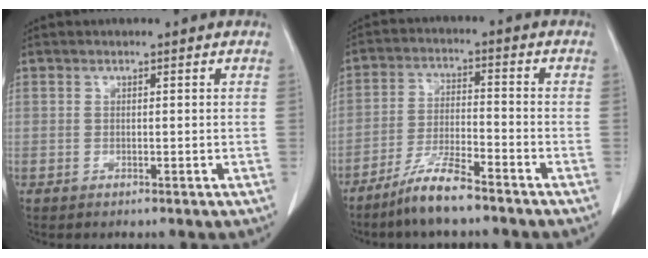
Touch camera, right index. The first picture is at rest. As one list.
[{"total": 7.5, "force": [-5.9, 0.6, 4.6], "torque": [-0.095, -0.016, -0.116]}]